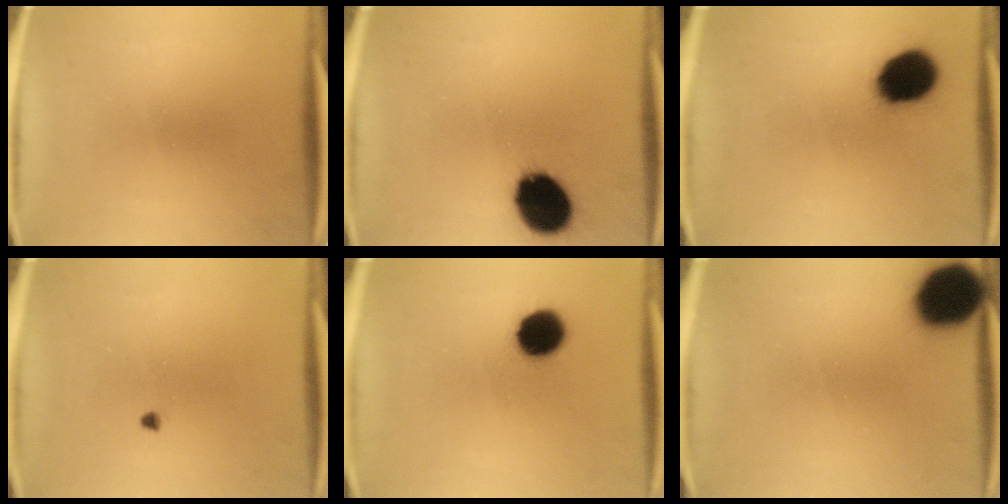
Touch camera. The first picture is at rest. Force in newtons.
{"total": 15.5}
{"total": 13.7}
{"total": 0.7}
{"total": 9.5}
{"total": 16.3}